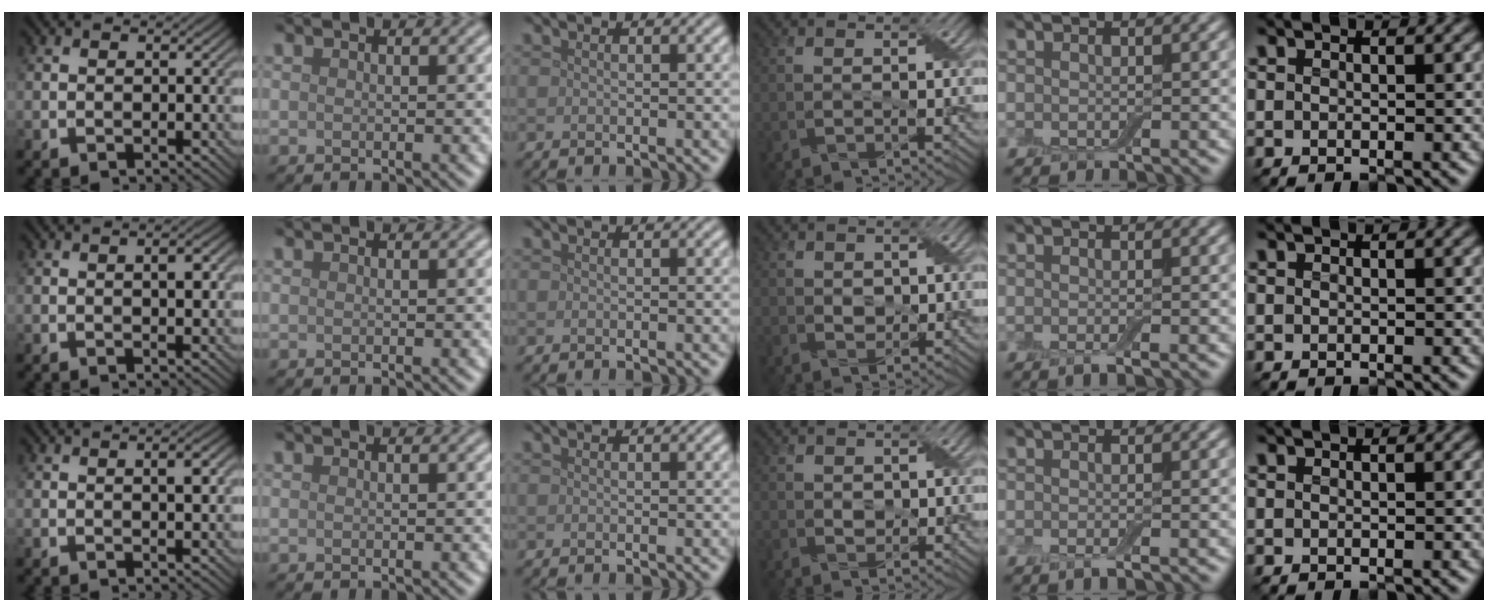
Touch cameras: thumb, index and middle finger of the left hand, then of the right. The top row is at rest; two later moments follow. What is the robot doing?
{"motion": "peel", "object": "small bumper sticker"}